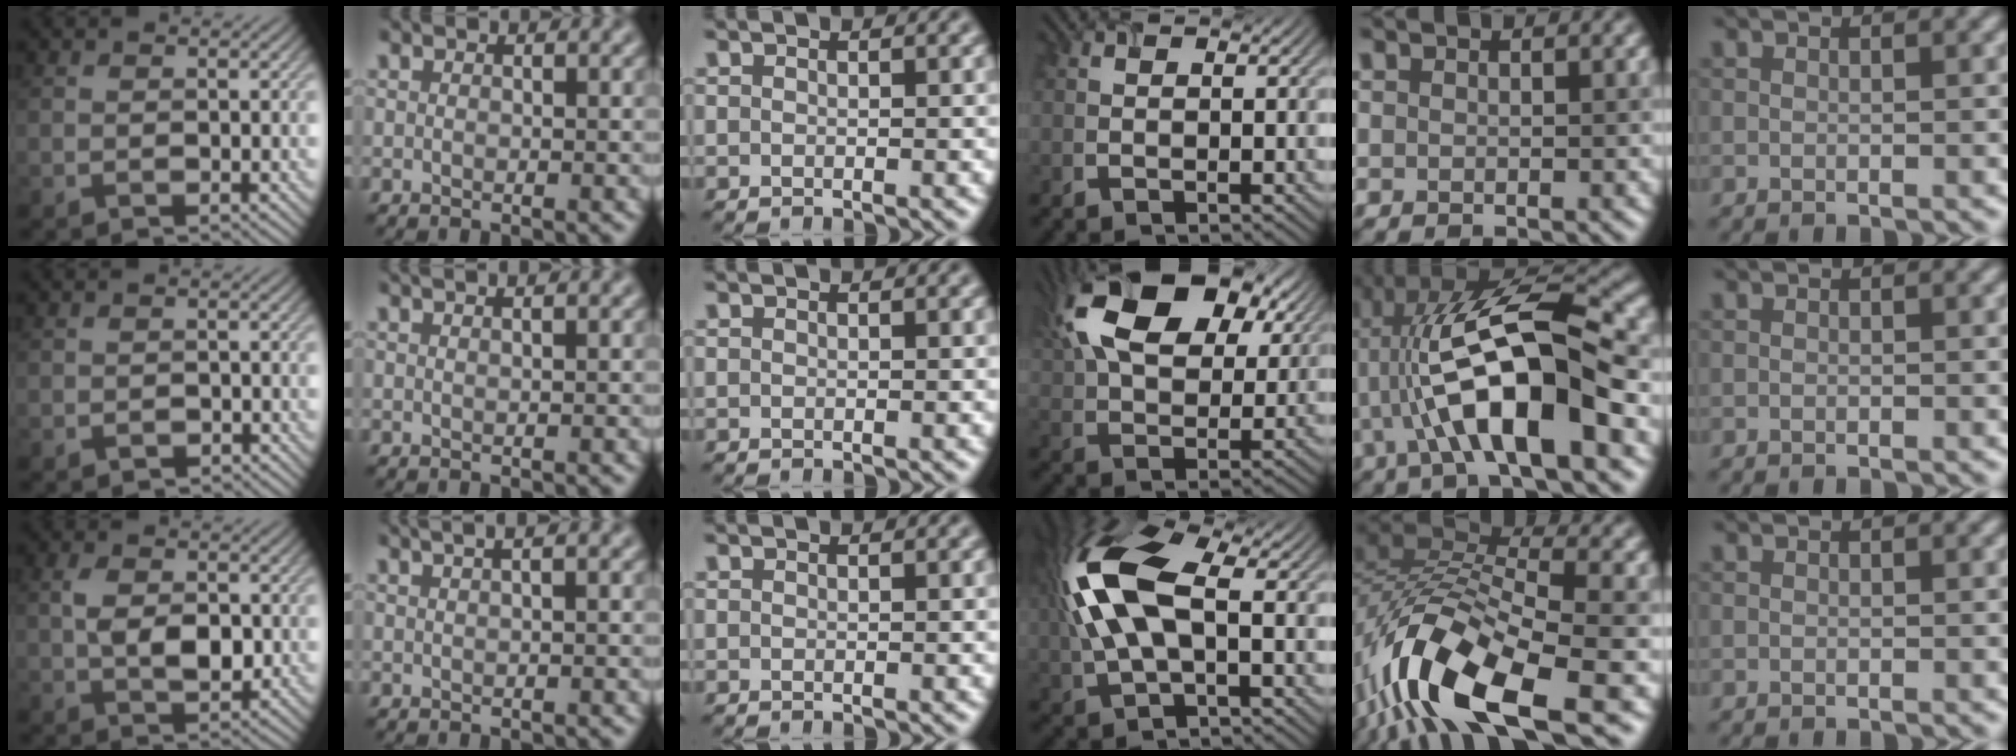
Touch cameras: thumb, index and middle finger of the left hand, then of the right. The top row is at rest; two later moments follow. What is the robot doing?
{"motion": "extract", "object": "airpods case & airpods"}